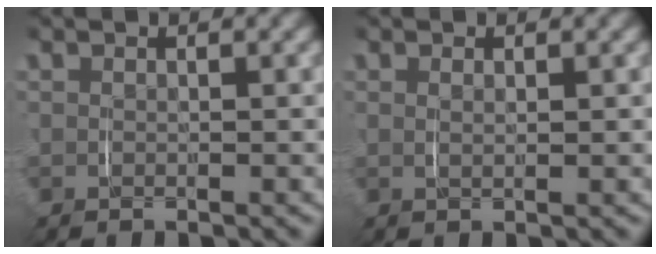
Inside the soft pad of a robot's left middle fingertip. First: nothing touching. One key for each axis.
{"total": 0.8, "fx": 0.5, "fy": -0.1, "fz": 0.6, "tx": -0.011, "ty": -0.002, "tz": 0.010}